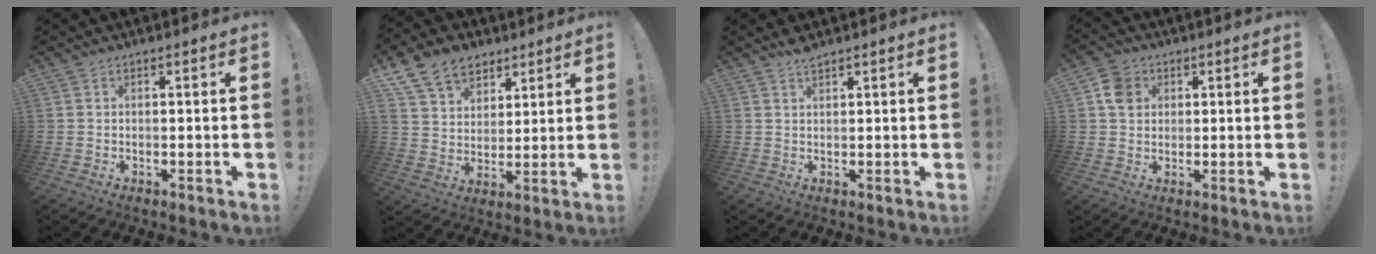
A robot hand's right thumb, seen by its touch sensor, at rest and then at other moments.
{"total": 12.9, "force": [7.9, 9.2, 4.4], "torque": [-0.077, -0.047, 0.156]}
{"total": 2.4, "force": [2.1, 0.4, 1.0], "torque": [-0.006, -0.015, 0.035]}
{"total": 6.7, "force": [2.2, 5.6, 2.8], "torque": [-0.034, 0.002, 0.045]}